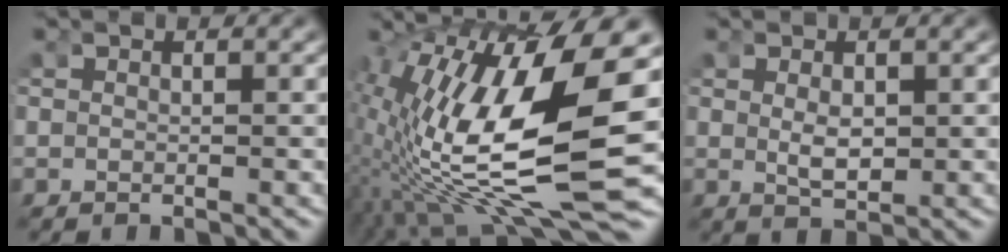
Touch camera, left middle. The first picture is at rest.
{"total": 17.3, "force": [-1.5, 7.0, 15.7], "torque": [-0.245, -0.003, -0.014]}
{"total": 1.9, "force": [0.0, 0.8, 1.7], "torque": [-0.038, -0.015, 0.013]}